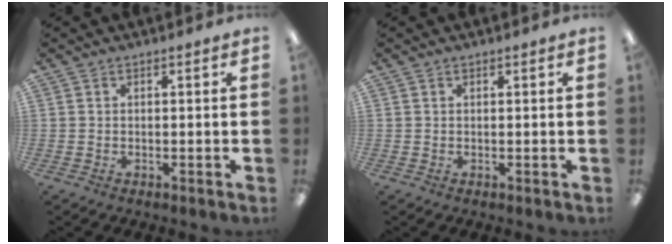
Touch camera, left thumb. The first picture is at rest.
{"total": 0.5, "force": [0.4, 0.2, 0.2], "torque": [-0.005, 0.002, 0.008]}